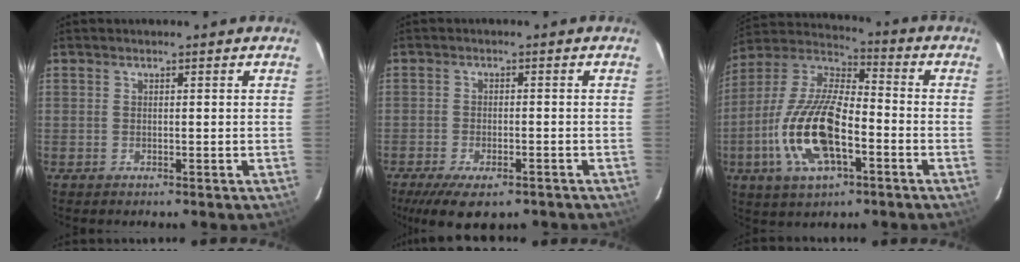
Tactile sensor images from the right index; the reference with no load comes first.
{"total": 10.3, "force": [-7.2, 4.0, 6.2], "torque": [-0.137, -0.029, -0.112]}
{"total": 18.2, "force": [-5.9, 7.3, 15.6], "torque": [-0.328, -0.006, -0.114]}